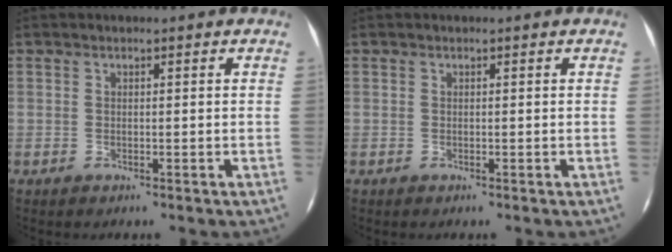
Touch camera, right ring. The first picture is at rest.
{"total": 0.0}